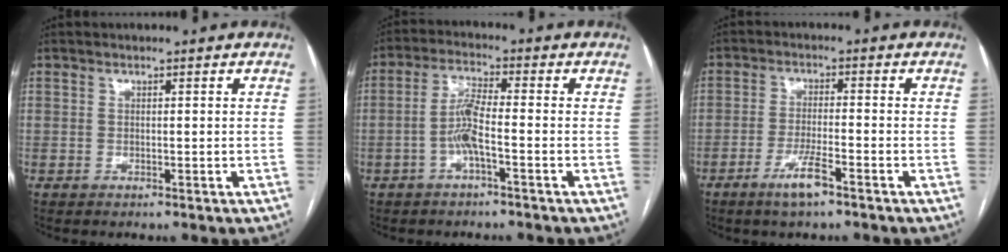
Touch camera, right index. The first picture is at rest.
{"total": 5.1, "force": [-1.6, 0.5, 4.8], "torque": [-0.101, 0.012, -0.032]}
{"total": 5.2, "force": [-3.3, 0.3, 3.9], "torque": [-0.078, -0.006, -0.062]}